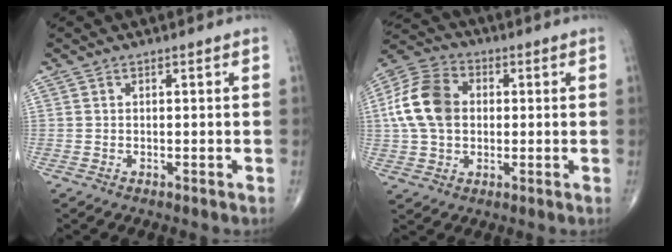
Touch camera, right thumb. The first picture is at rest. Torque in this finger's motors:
{"motor_torque": [0.95, 1.45, 0.59, -0.51, 0.34]}